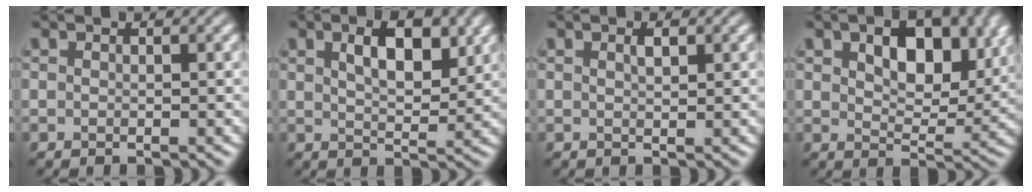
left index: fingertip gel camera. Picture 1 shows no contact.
{"total": 4.8, "force": [2.1, 2.1, 3.8], "torque": [-0.062, 0.004, 0.036]}
{"total": 1.0, "force": [0.5, 0.3, 0.7], "torque": [-0.015, 0.000, 0.010]}
{"total": 7.0, "force": [2.8, 3.9, 5.1], "torque": [-0.078, -0.006, 0.044]}